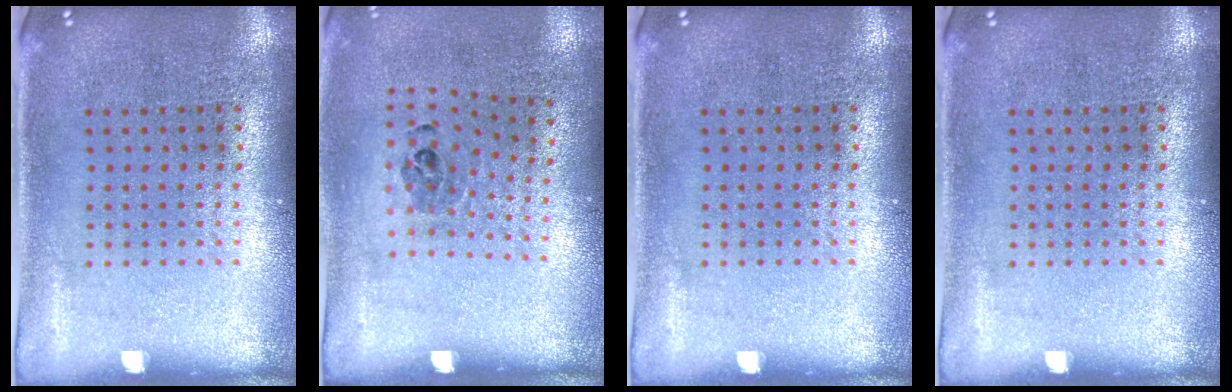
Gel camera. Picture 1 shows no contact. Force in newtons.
{"total": 1.0, "press": 0.7, "slide": 0.7}
{"total": 0.0}
{"total": 0.0}